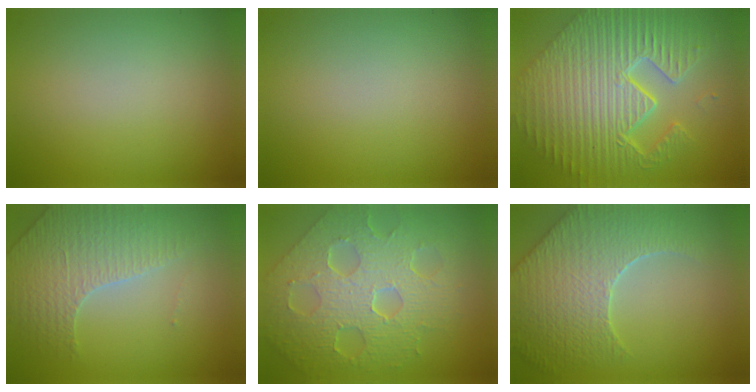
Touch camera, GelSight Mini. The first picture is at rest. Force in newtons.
{"total": 0.0}
{"total": 11.8, "press": 7.8, "slide": 8.9}
{"total": 3.6, "press": 3.5, "slide": 0.9}
{"total": 9.0, "press": 6.5, "slide": 6.3}
{"total": 8.2, "press": 5.9, "slide": 5.6}